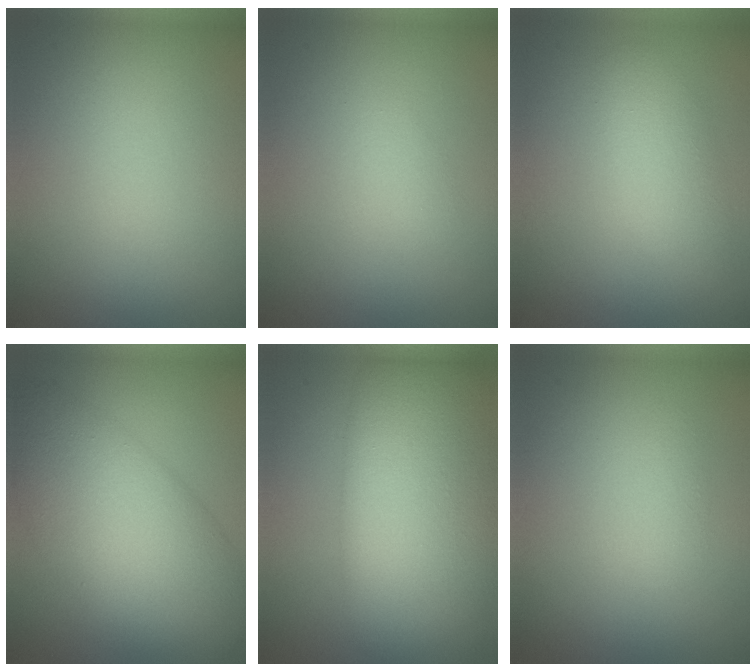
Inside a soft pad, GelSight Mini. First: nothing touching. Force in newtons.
{"total": 0.7, "press": 0.7, "slide": 0.0}
{"total": 2.8, "press": 2.7, "slide": 0.3}
{"total": 10.0, "press": 10.0, "slide": 0.0}
{"total": 13.1, "press": 13.1, "slide": 0.5}
{"total": 1.0, "press": 1.0, "slide": 0.1}